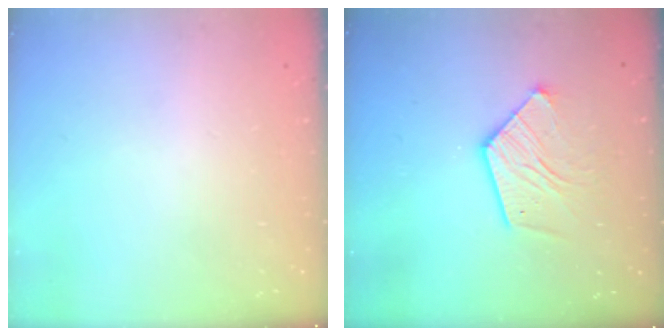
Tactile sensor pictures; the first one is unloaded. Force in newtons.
{"total": 12.5, "press": 12.4, "slide": 1.3}